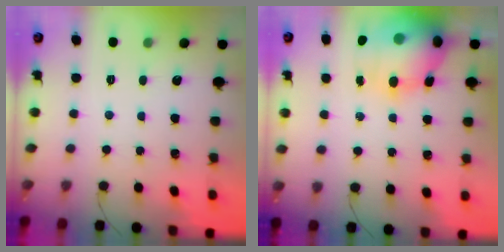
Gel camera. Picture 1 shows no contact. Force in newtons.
{"total": 20.8, "press": 20.4, "slide": 4.1}